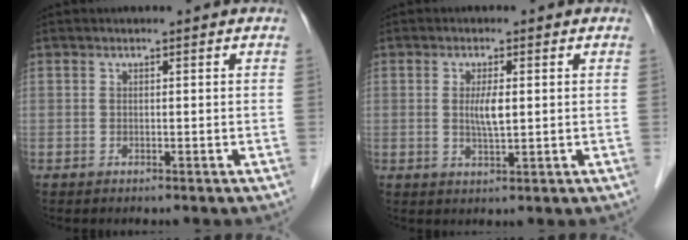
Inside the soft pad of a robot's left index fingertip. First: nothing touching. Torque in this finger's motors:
{"motor_torque": [0.29, 0.20, 0.15, 0.03]}